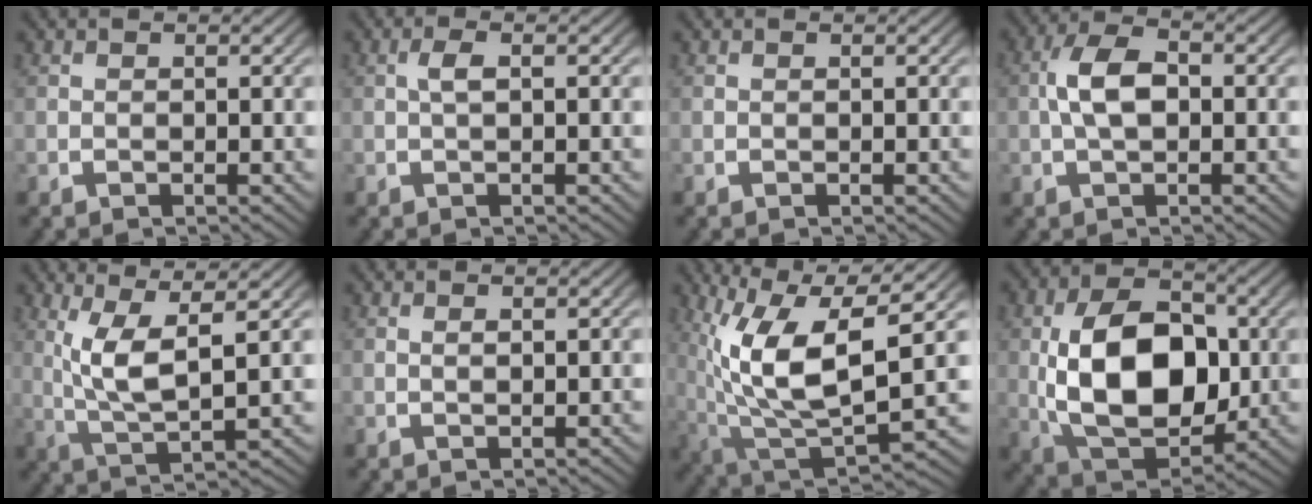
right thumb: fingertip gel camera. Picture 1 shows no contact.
{"total": 1.4, "force": [0.2, 0.4, 1.3], "torque": [-0.031, 0.003, 0.006]}
{"total": 0.0}
{"total": 5.0, "force": [0.2, 2.8, 4.1], "torque": [-0.086, -0.004, 0.005]}
{"total": 7.6, "force": [1.9, 3.3, 6.6], "torque": [-0.132, -0.018, 0.043]}
{"total": 0.6, "force": [0.4, 0.1, 0.4], "torque": [-0.009, -0.003, 0.012]}
{"total": 13.2, "force": [0.9, 7.6, 10.8], "torque": [-0.232, -0.052, 0.041]}
{"total": 14.7, "force": [-0.5, 9.8, 10.9], "torque": [-0.243, -0.058, 0.018]}